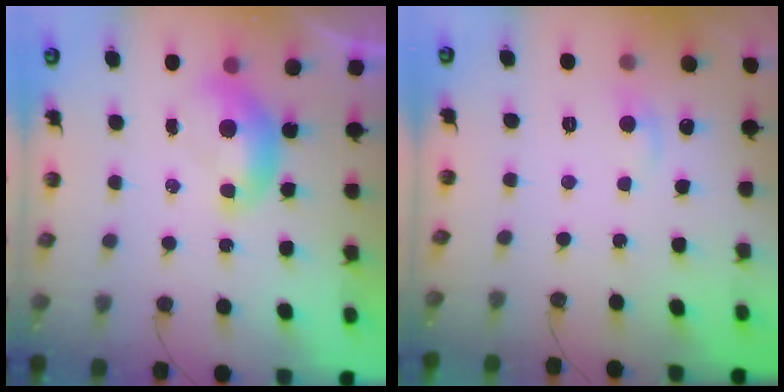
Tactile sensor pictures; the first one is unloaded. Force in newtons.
{"total": 1.7, "press": 1.4, "slide": 0.9}